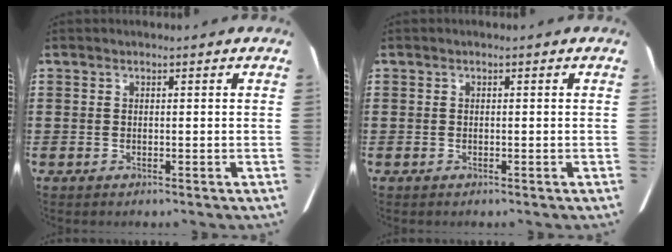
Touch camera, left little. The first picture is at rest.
{"total": 0.0}